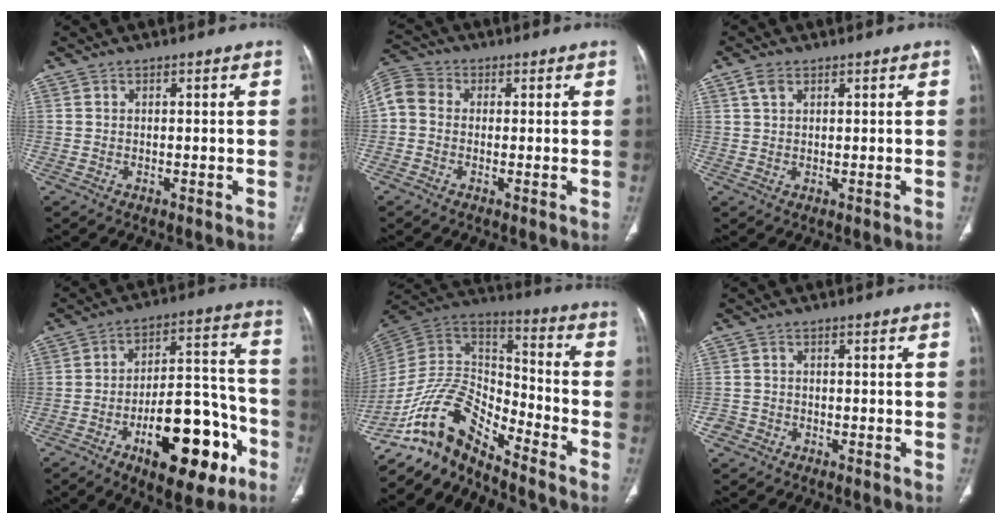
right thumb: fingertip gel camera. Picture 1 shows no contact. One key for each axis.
{"total": 7.0, "fx": 0.3, "fy": 6.0, "fz": 3.7, "tx": -0.075, "ty": 0.022, "tz": -0.004}
{"total": 2.5, "fx": 1.4, "fy": 1.5, "fz": 1.4, "tx": -0.029, "ty": 0.003, "tz": 0.031}
{"total": 20.9, "fx": -9.2, "fy": 9.2, "fz": 16.4, "tx": -0.218, "ty": 0.067, "tz": -0.128}
{"total": 14.3, "fx": -11.8, "fy": 4.6, "fz": 6.7, "tx": -0.117, "ty": 0.102, "tz": -0.231}
{"total": 2.1, "fx": -1.3, "fy": 1.7, "fz": 0.0, "tx": 0.001, "ty": 0.011, "tz": -0.028}